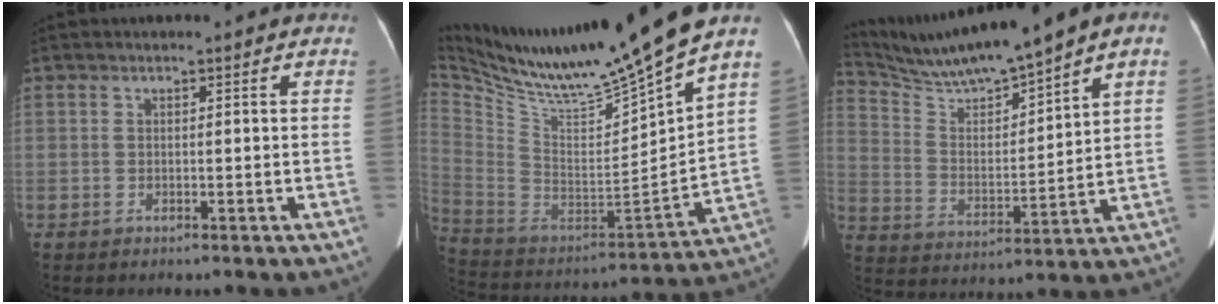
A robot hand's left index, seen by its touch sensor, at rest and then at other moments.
{"total": 23.3, "force": [19.4, -1.4, 12.9], "torque": [-0.236, -0.044, 0.335]}
{"total": 12.7, "force": [11.2, -0.9, 6.0], "torque": [-0.119, 0.007, 0.213]}